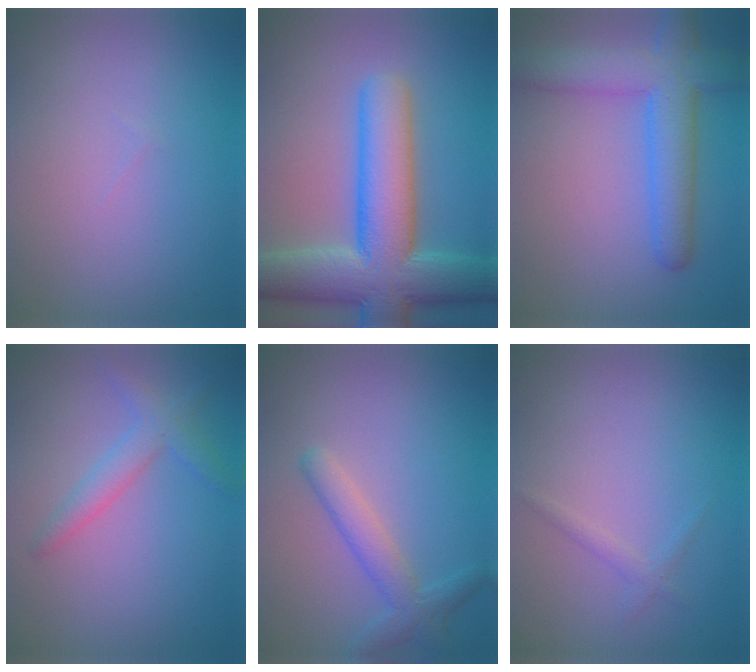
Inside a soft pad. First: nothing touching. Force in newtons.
{"total": 10.8, "press": 10.8, "slide": 0.5}
{"total": 6.2, "press": 6.2, "slide": 0.2}
{"total": 2.4, "press": 2.4, "slide": 0.1}
{"total": 2.8, "press": 2.8, "slide": 0.1}
{"total": 0.9, "press": 0.9, "slide": 0.1}